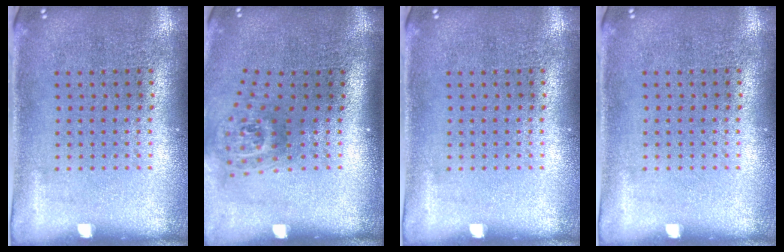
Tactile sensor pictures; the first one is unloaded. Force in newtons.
{"total": 1.8, "press": 1.2, "slide": 1.4}
{"total": 0.0}
{"total": 0.0}